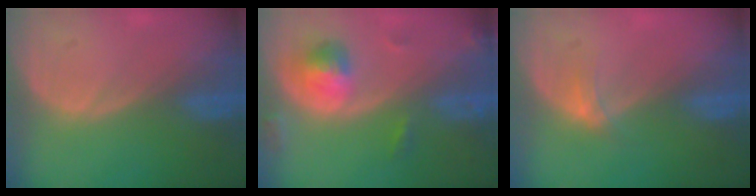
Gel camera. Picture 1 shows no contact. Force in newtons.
{"total": 5.1, "press": 5.0, "slide": 1.0}
{"total": 1.9, "press": 1.5, "slide": 1.1}